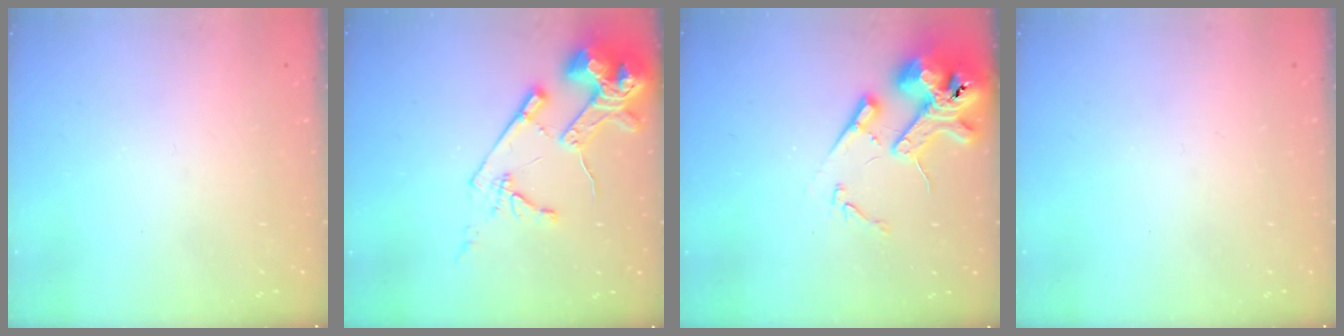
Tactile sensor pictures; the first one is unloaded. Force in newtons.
{"total": 15.4, "press": 15.3, "slide": 1.8}
{"total": 14.7, "press": 14.6, "slide": 2.1}
{"total": 0.0}